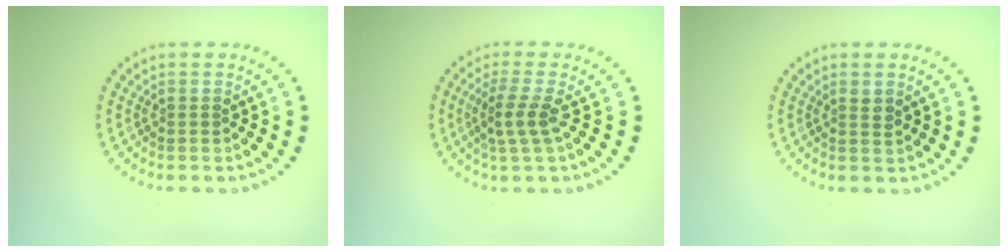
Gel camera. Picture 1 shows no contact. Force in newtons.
{"total": 2.4, "press": 2.1, "slide": 1.2}
{"total": 0.9, "press": 0.8, "slide": 0.4}